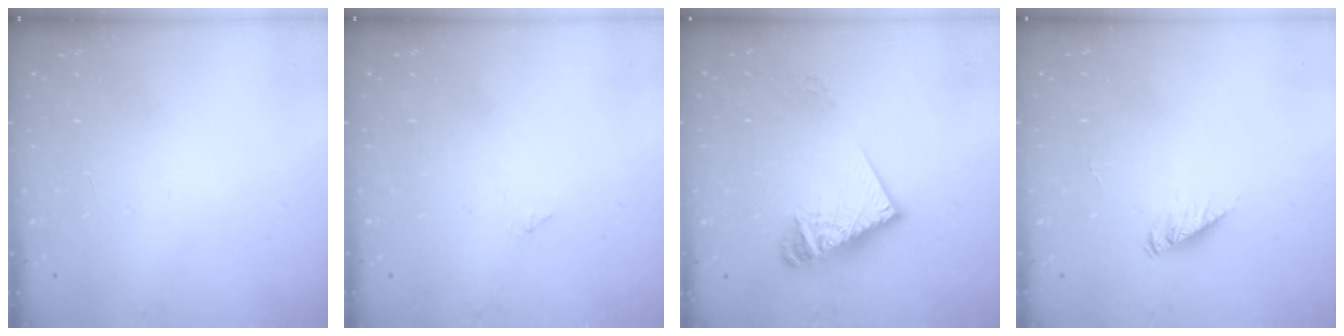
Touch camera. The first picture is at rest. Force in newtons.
{"total": 0.0}
{"total": 12.6, "press": 12.5, "slide": 1.5}
{"total": 4.6, "press": 4.5, "slide": 0.6}